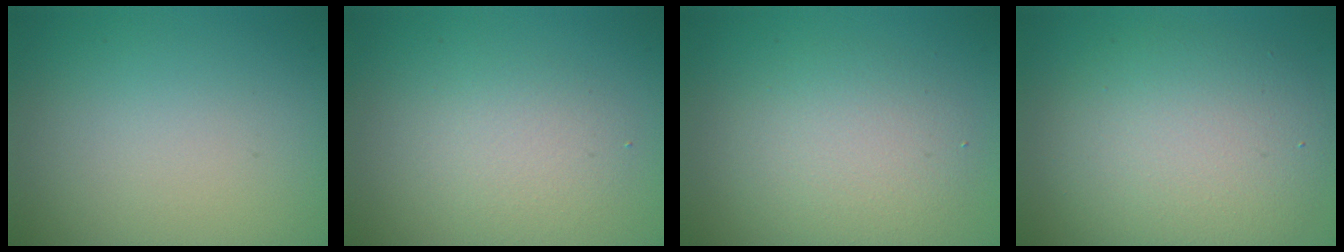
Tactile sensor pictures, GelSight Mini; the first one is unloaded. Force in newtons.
{"total": 2.5, "press": 2.5, "slide": 0.2}
{"total": 3.8, "press": 3.8, "slide": 0.3}
{"total": 6.7, "press": 6.7, "slide": 0.2}